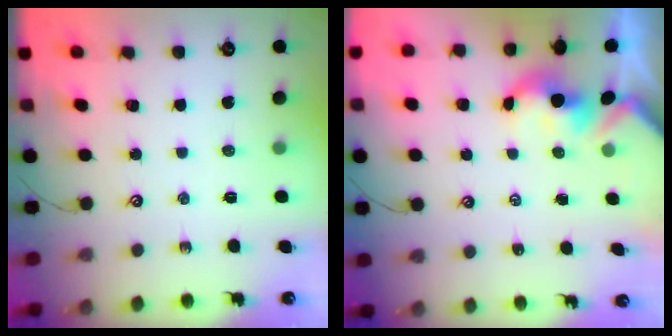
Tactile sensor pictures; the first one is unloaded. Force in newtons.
{"total": 1.8, "press": 1.8, "slide": 0.2}